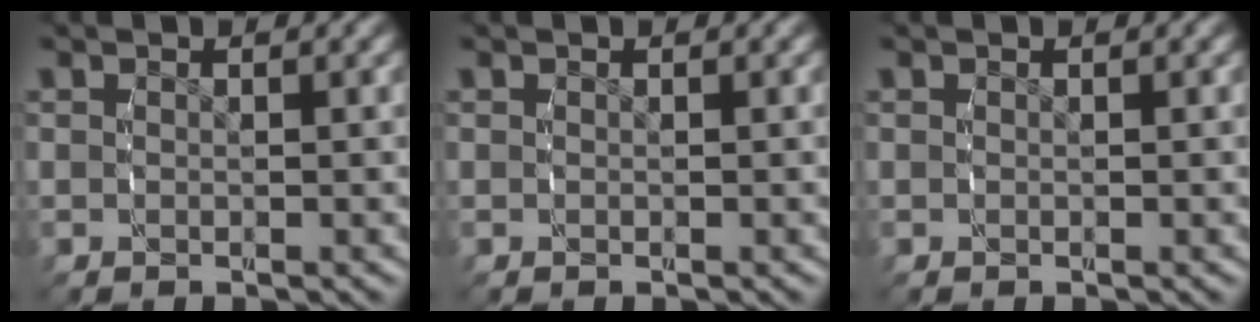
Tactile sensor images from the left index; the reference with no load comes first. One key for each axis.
{"total": 0.0}
{"total": 0.0}